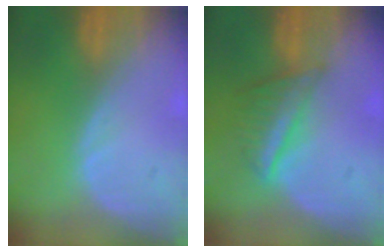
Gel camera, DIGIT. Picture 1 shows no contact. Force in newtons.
{"total": 5.3, "press": 5.3, "slide": 0.2}